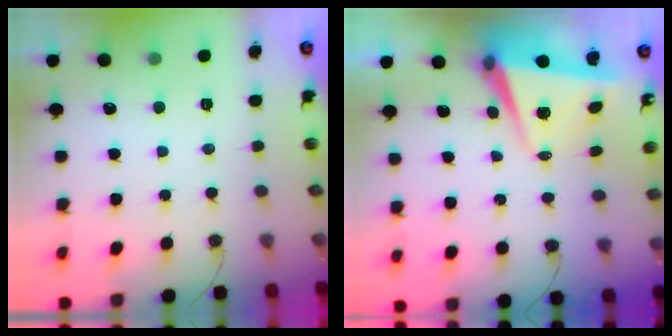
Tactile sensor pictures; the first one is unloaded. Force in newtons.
{"total": 5.6, "press": 5.6, "slide": 0.2}